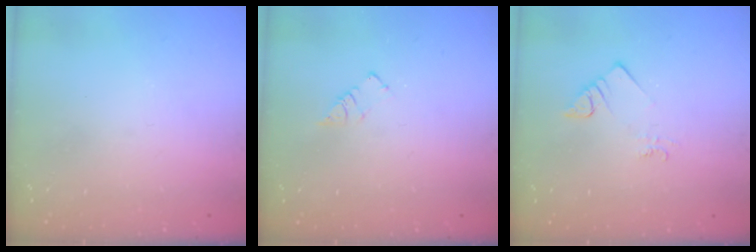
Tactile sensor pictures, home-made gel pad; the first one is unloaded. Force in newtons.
{"total": 2.6, "press": 2.6, "slide": 0.3}
{"total": 2.1, "press": 2.0, "slide": 0.5}